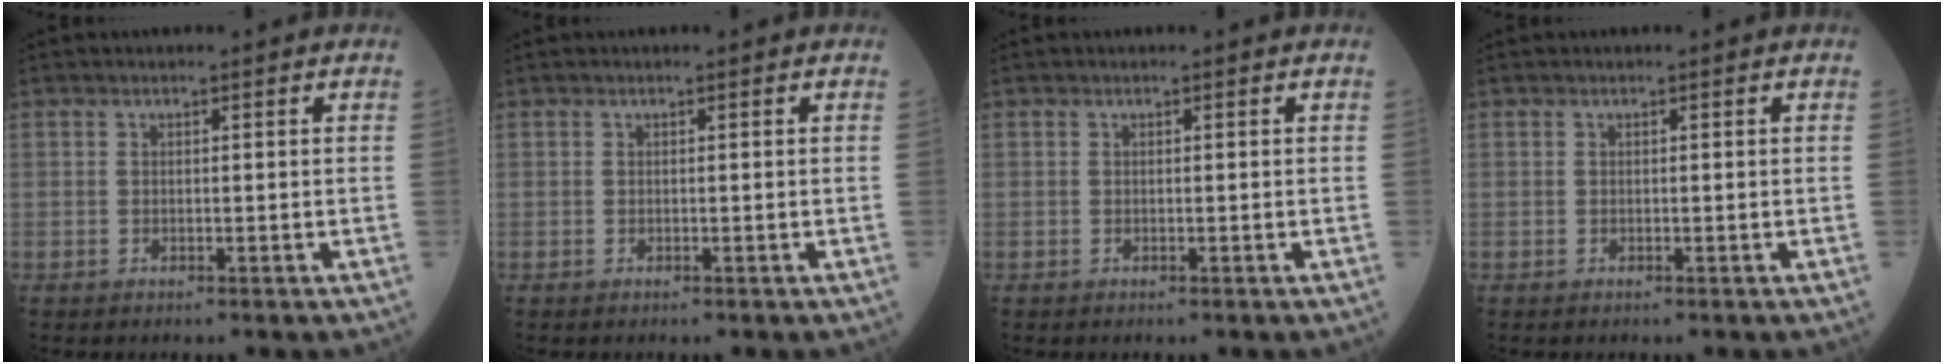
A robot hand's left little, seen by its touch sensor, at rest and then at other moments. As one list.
[{"total": 0.0}, {"total": 0.0}, {"total": 0.0}]